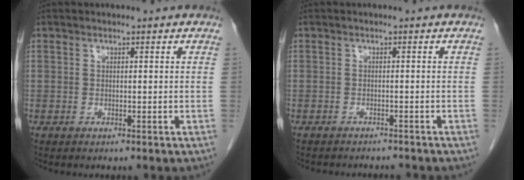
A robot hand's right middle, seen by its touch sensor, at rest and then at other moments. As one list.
[{"total": 6.1, "force": [-5.7, 1.6, 1.6], "torque": [-0.017, -0.001, -0.069]}]